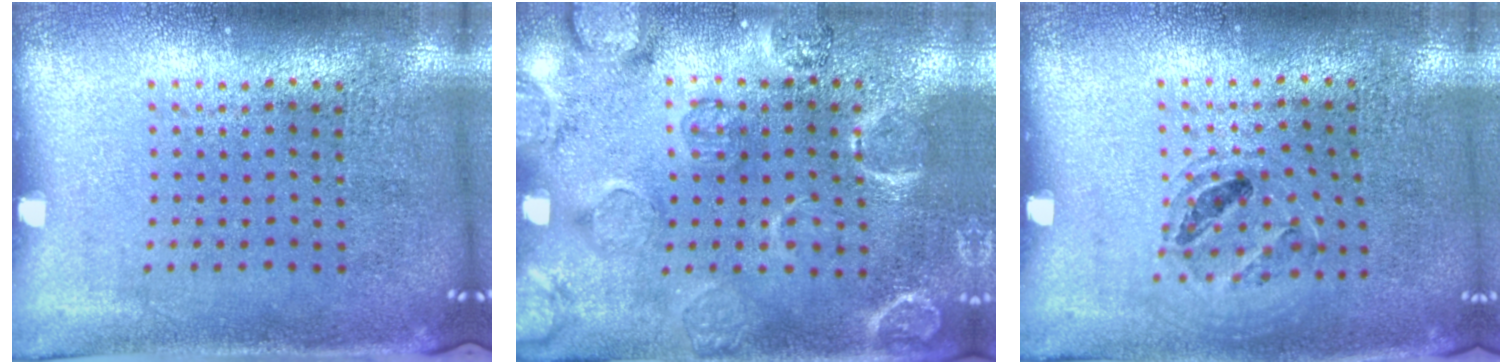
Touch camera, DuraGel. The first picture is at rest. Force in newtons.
{"total": 2.5, "press": 2.2, "slide": 1.3}
{"total": 1.0, "press": 1.0, "slide": 0.1}